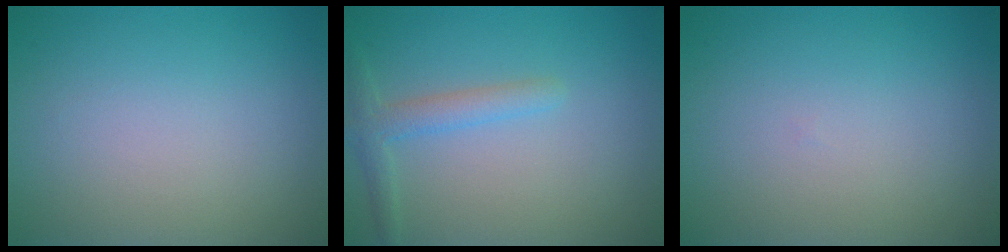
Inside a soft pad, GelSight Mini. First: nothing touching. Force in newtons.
{"total": 2.1, "press": 2.1, "slide": 0.2}
{"total": 0.0}